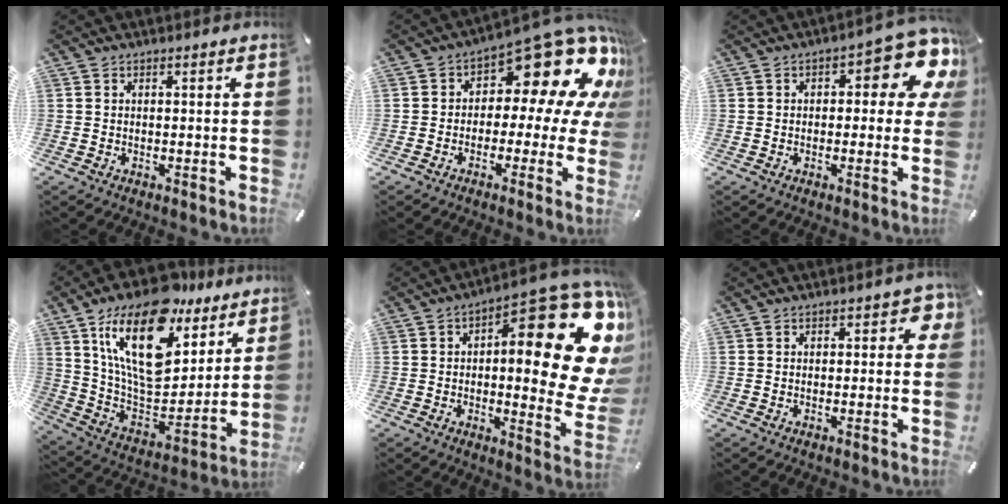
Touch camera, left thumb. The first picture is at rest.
{"total": 18.5, "force": [8.3, 9.0, 13.9], "torque": [-0.176, -0.065, 0.133]}
{"total": 12.3, "force": [5.2, 5.2, 9.8], "torque": [-0.118, -0.041, 0.085]}
{"total": 24.2, "force": [14.0, 12.1, 15.5], "torque": [-0.296, -0.089, 0.242]}
{"total": 26.8, "force": [8.1, 10.9, 23.1], "torque": [-0.279, -0.085, 0.139]}
{"total": 3.3, "force": [0.6, 1.9, 2.6], "torque": [-0.029, 0.001, 0.004]}